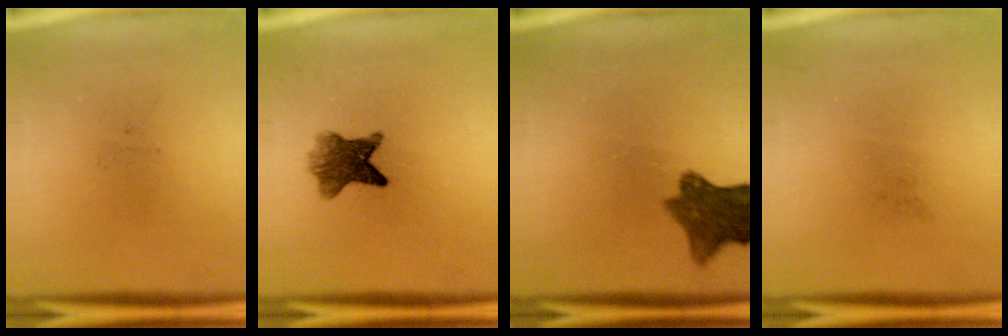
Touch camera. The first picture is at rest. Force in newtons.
{"total": 5.9}
{"total": 8.7}
{"total": 0.0}